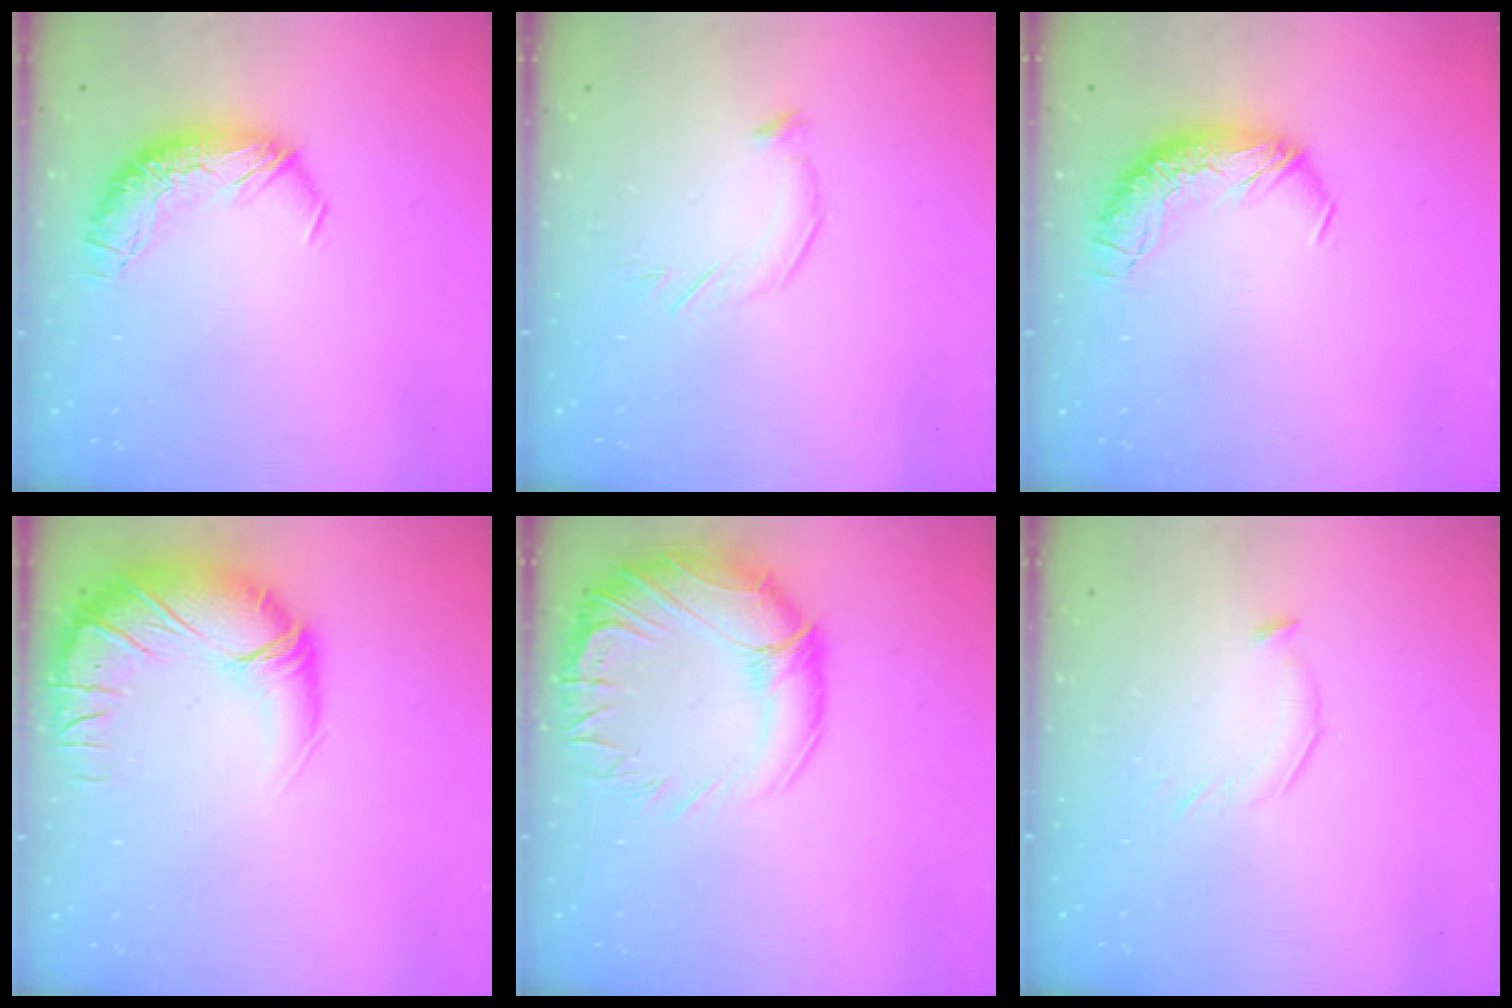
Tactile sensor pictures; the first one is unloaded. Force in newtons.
{"total": 5.5, "press": 5.4, "slide": 1.4}
{"total": 0.0}
{"total": 4.0, "press": 2.2, "slide": 3.4}
{"total": 5.4, "press": 4.7, "slide": 2.6}
{"total": 6.1, "press": 6.1, "slide": 0.5}